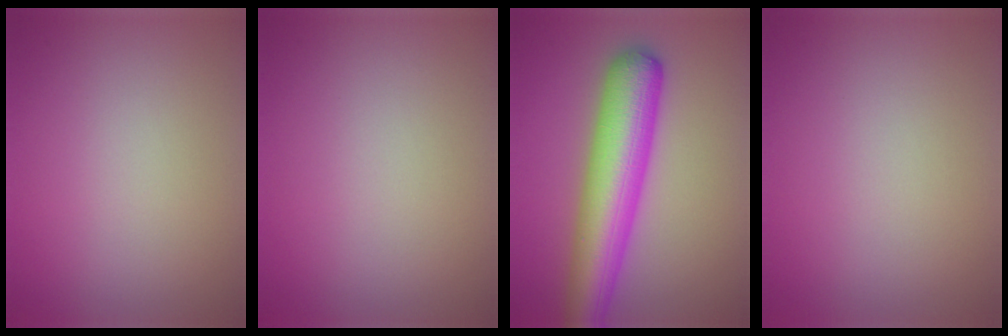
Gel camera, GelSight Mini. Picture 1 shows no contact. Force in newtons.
{"total": 0.0}
{"total": 8.8, "press": 8.8, "slide": 0.2}
{"total": 0.0}